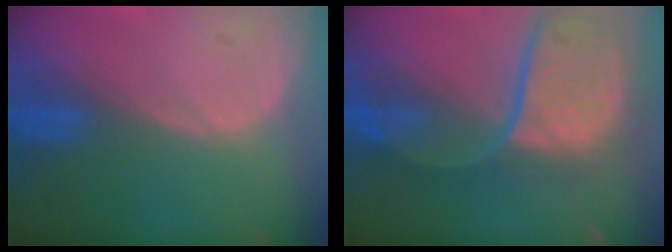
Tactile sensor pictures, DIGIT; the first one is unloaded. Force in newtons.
{"total": 12.0, "press": 9.9, "slide": 6.8}